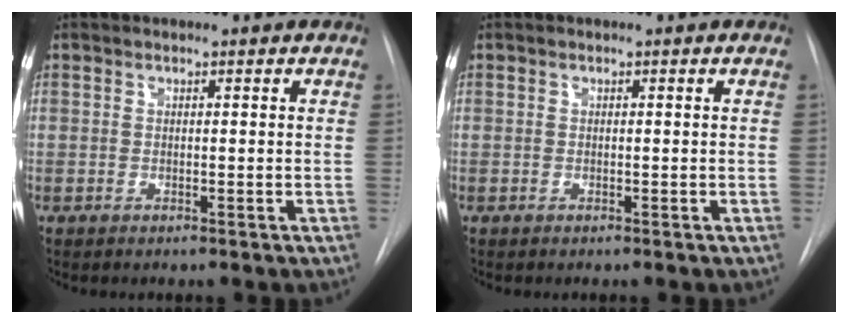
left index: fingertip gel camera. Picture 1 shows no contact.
{"total": 0.0}